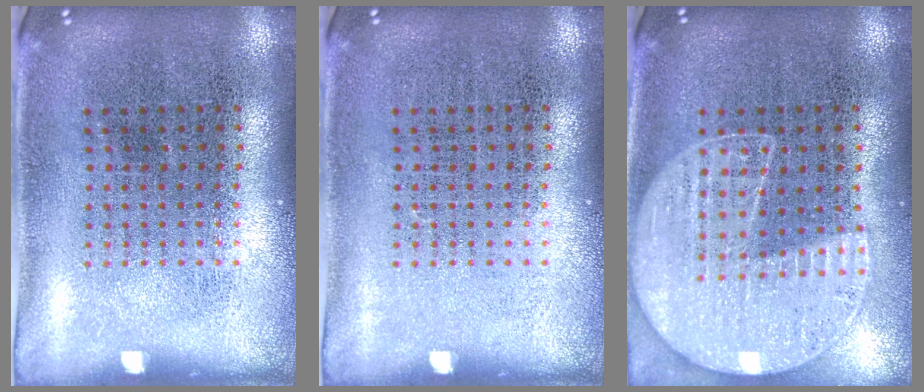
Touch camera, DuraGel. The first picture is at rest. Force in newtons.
{"total": 0.0}
{"total": 1.3, "press": 1.2, "slide": 0.3}